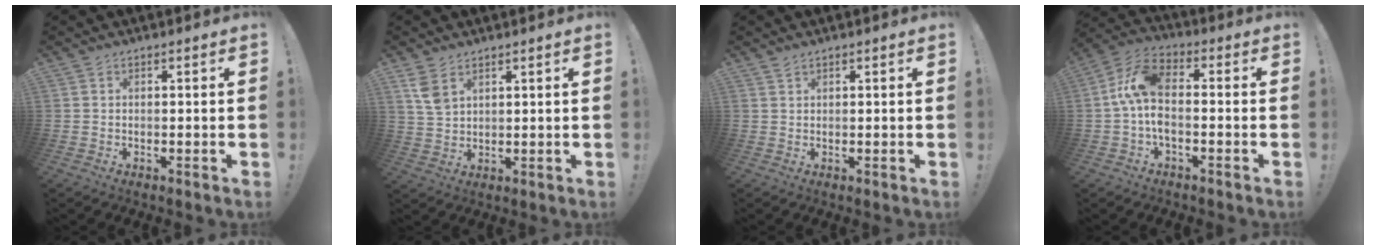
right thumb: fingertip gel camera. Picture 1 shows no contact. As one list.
[{"total": 6.0, "force": [3.5, 3.4, 3.5], "torque": [-0.053, -0.015, 0.066]}, {"total": 0.9, "force": [0.8, 0.3, 0.4], "torque": [-0.003, -0.002, 0.014]}, {"total": 10.7, "force": [-1.0, 6.1, 8.7], "torque": [-0.183, 0.010, -0.014]}]